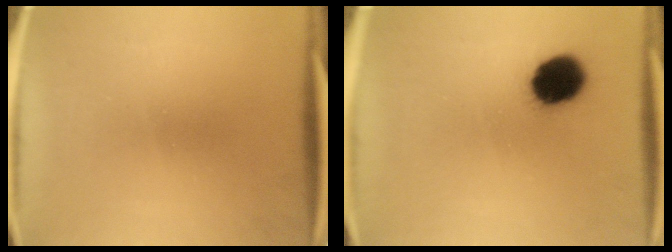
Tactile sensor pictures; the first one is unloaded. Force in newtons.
{"total": 11.7}